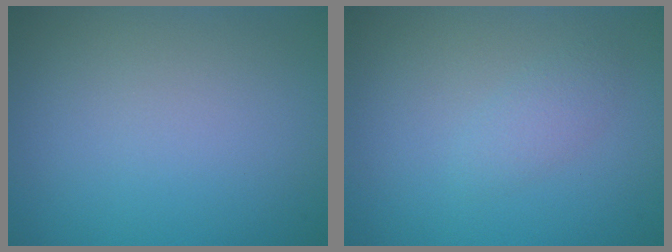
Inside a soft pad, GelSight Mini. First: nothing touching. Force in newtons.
{"total": 1.4, "press": 1.4, "slide": 0.1}